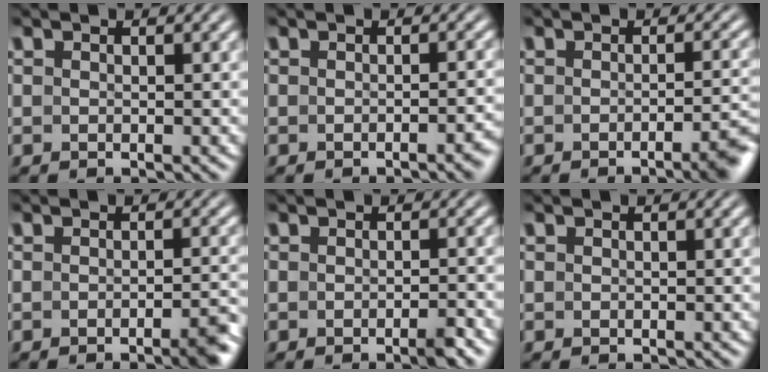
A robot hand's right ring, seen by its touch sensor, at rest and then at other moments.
{"total": 1.7, "force": [-1.4, -0.1, 1.0], "torque": [-0.012, 0.006, -0.024]}
{"total": 3.7, "force": [-2.4, 0.2, 2.9], "torque": [-0.026, 0.006, -0.044]}
{"total": 2.6, "force": [-1.8, 0.1, 1.9], "torque": [-0.022, 0.004, -0.033]}
{"total": 1.3, "force": [-1.0, -0.2, 0.8], "torque": [-0.010, 0.006, -0.021]}
{"total": 0.0}